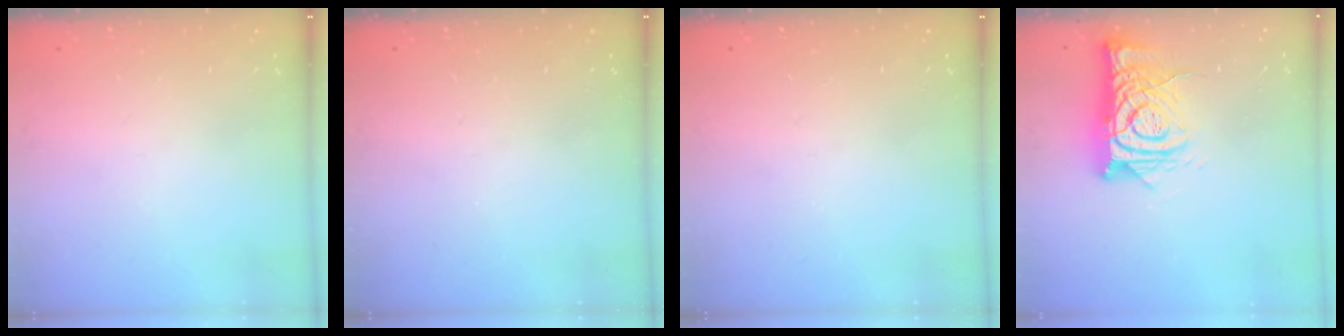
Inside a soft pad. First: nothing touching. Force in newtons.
{"total": 0.0}
{"total": 0.0}
{"total": 13.3, "press": 13.3, "slide": 1.1}